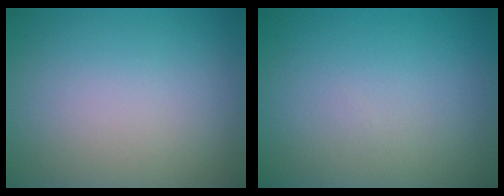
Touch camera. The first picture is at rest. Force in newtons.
{"total": 0.0}